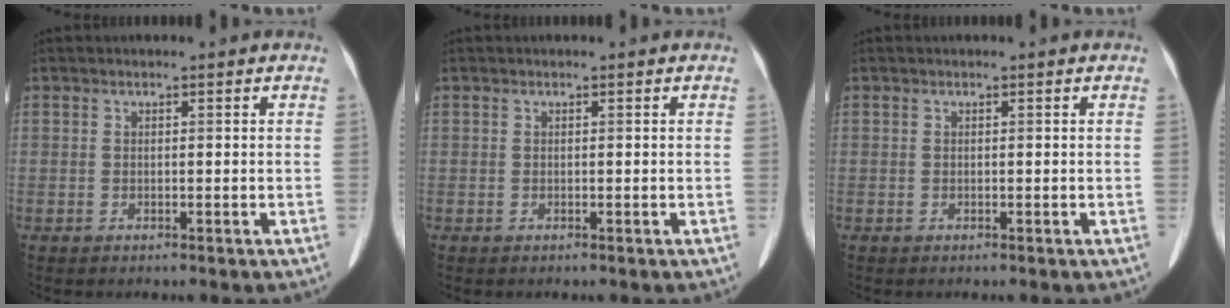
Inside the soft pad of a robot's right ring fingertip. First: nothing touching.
{"total": 0.0}
{"total": 0.0}